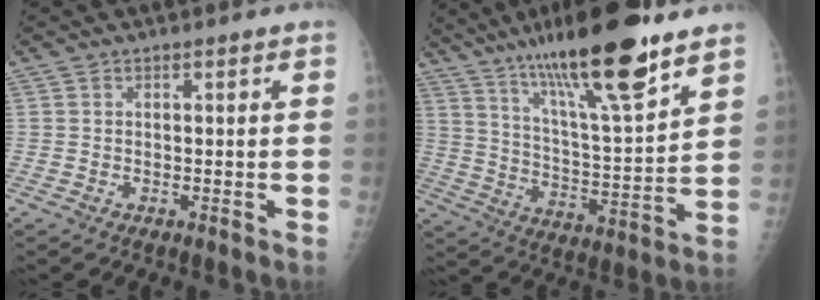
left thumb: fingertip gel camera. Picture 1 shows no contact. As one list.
[{"total": 21.7, "force": [14.4, 3.8, 15.7], "torque": [-0.253, -0.058, 0.245]}]